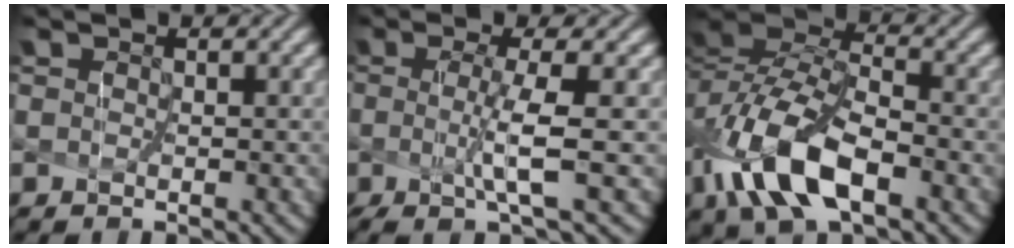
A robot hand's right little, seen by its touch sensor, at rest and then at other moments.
{"total": 4.2, "force": [-1.2, -0.4, 4.0], "torque": [-0.086, -0.014, -0.013]}
{"total": 8.9, "force": [-4.3, 3.8, 6.8], "torque": [-0.146, 0.009, -0.081]}